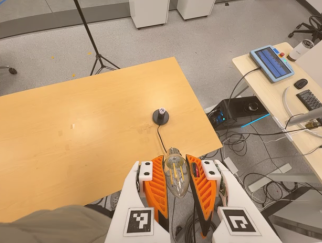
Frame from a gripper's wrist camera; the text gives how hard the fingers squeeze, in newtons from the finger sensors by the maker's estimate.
{"total": 18.5, "left": 19.9, "right": 17.2}